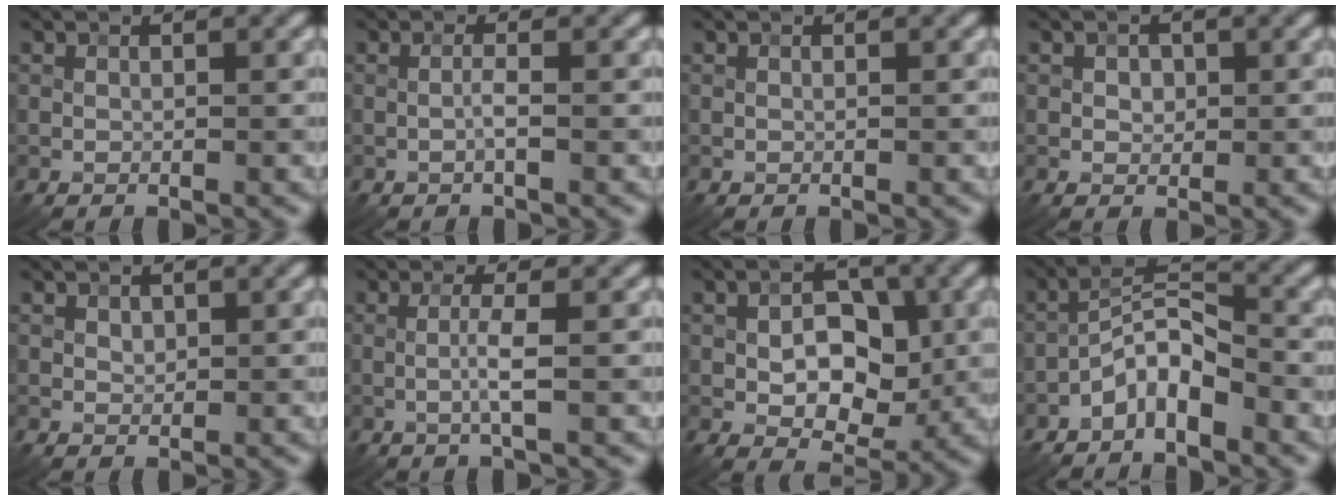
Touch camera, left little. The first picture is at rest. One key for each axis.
{"total": 1.0, "fx": -0.4, "fy": -0.1, "fz": 0.9, "tx": -0.019, "ty": 0.004, "tz": -0.009}
{"total": 0.0}
{"total": 1.2, "fx": 0.3, "fy": 1.0, "fz": 0.6, "tx": -0.008, "ty": -0.002, "tz": 0.003}
{"total": 0.7, "fx": 0.4, "fy": 0.6, "fz": 0.3, "tx": -0.005, "ty": -0.003, "tz": 0.007}
{"total": 2.0, "fx": -0.3, "fy": -0.1, "fz": 2.0, "tx": -0.044, "ty": 0.000, "tz": -0.008}
{"total": 6.5, "fx": -0.2, "fy": 4.2, "fz": 4.9, "tx": -0.070, "ty": 0.000, "tz": -0.005}
{"total": 4.5, "fx": -2.7, "fy": 1.6, "fz": 3.2, "tx": -0.054, "ty": 0.019, "tz": -0.059}